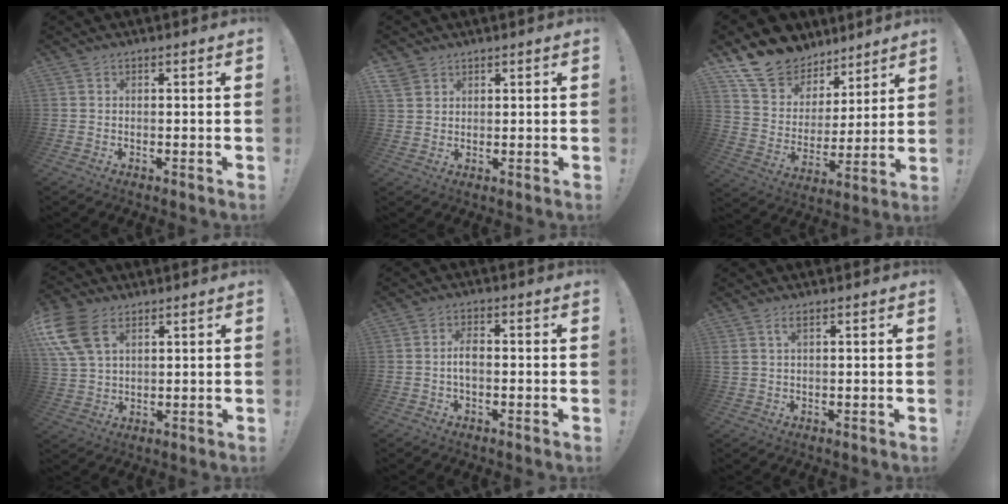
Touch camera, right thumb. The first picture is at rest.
{"total": 3.3, "force": [2.5, 2.0, 0.7], "torque": [-0.014, -0.014, 0.048]}
{"total": 14.7, "force": [11.1, 9.0, 3.6], "torque": [-0.075, -0.078, 0.213]}
{"total": 12.7, "force": [5.8, 7.6, 8.4], "torque": [-0.173, -0.020, 0.110]}
{"total": 4.0, "force": [-0.7, 1.8, 3.5], "torque": [-0.076, 0.009, -0.013]}
{"total": 2.4, "force": [1.2, 0.8, 1.9], "torque": [-0.039, 0.000, 0.021]}